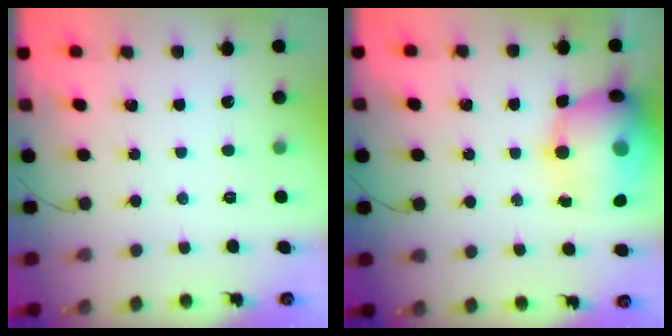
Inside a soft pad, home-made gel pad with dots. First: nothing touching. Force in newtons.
{"total": 20.0, "press": 17.8, "slide": 9.1}